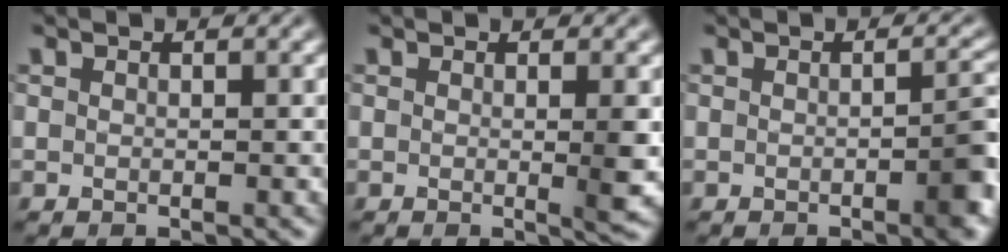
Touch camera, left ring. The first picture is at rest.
{"total": 2.2, "force": [0.0, 0.3, 2.2], "torque": [-0.029, -0.008, -0.005]}
{"total": 3.3, "force": [-1.1, 0.8, 3.1], "torque": [-0.034, 0.005, -0.020]}